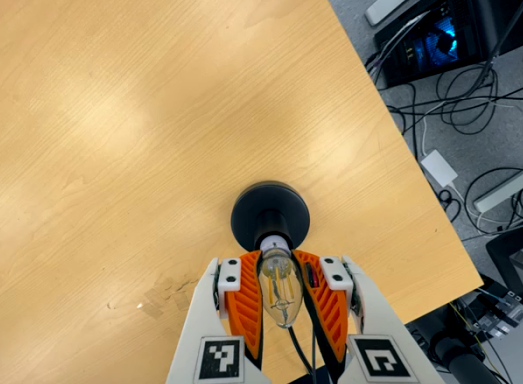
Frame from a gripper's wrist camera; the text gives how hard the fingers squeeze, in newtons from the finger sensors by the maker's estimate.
{"total": 22.8, "left": 21.8, "right": 23.8}